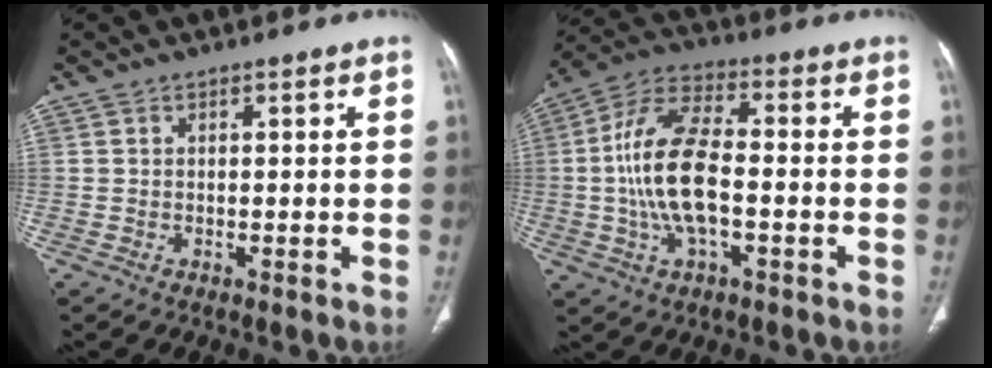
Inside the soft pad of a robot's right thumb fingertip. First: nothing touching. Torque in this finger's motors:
{"motor_torque": [2.39, 2.62, 2.01, -0.75, 0.70]}